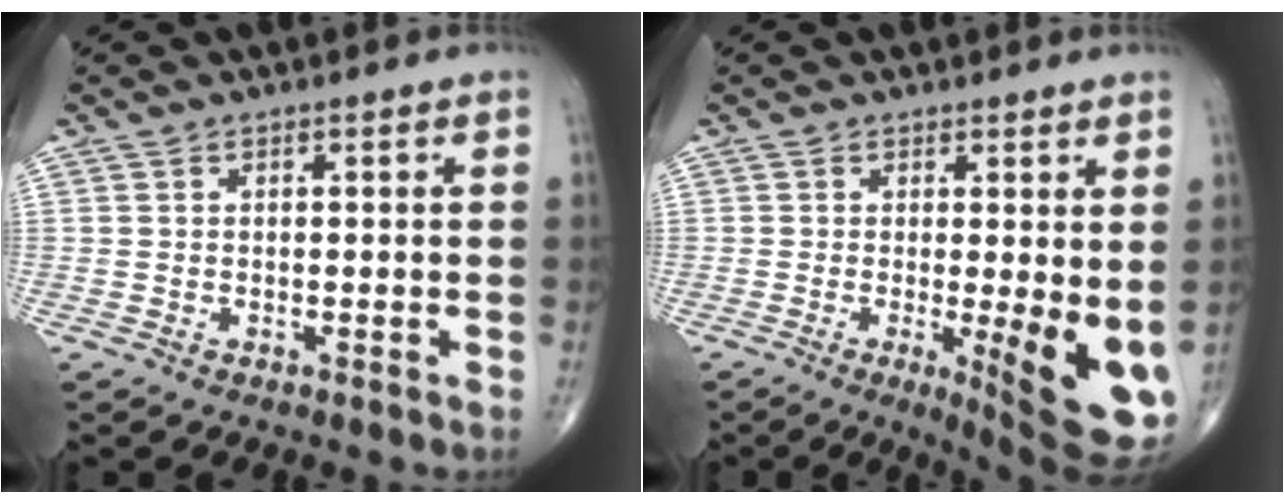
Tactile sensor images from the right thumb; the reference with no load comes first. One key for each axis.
{"total": 11.8, "fx": -1.1, "fy": 3.3, "fz": 11.3, "tx": -0.146, "ty": -0.026, "tz": -0.006}